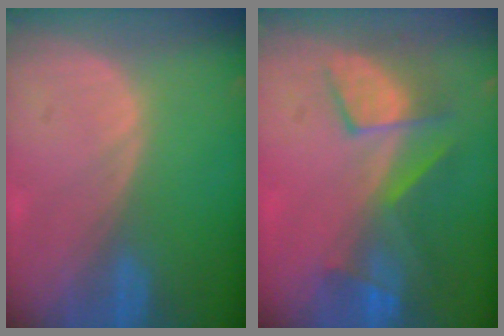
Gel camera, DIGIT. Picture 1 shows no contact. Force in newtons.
{"total": 7.6, "press": 7.1, "slide": 2.6}